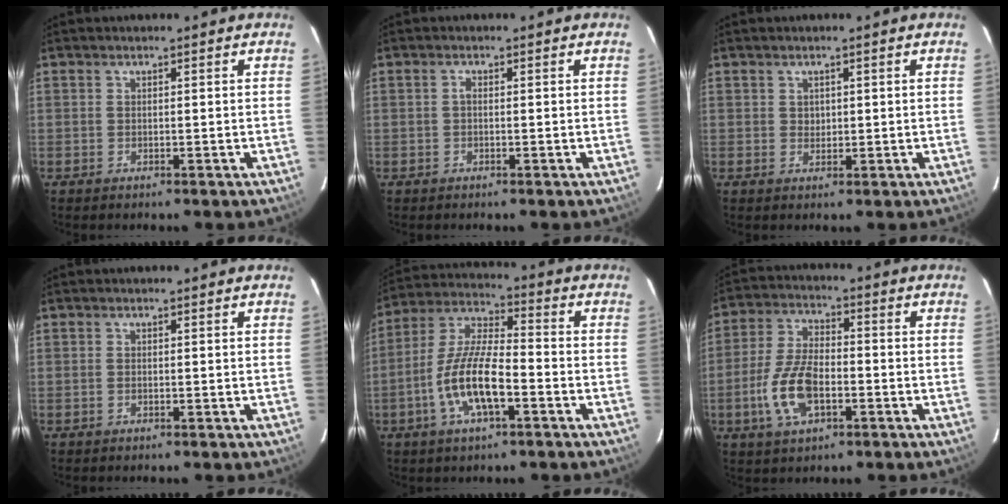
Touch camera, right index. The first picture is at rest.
{"total": 0.7, "force": [-0.2, 0.4, 0.5], "torque": [-0.010, 0.006, -0.005]}
{"total": 1.3, "force": [0.3, 1.3, 0.3], "torque": [0.000, 0.003, 0.005]}
{"total": 0.0}
{"total": 12.8, "force": [-4.7, 4.0, 11.2], "torque": [-0.234, -0.003, -0.089]}
{"total": 11.3, "force": [-3.7, 5.5, 9.2], "torque": [-0.197, 0.002, -0.068]}